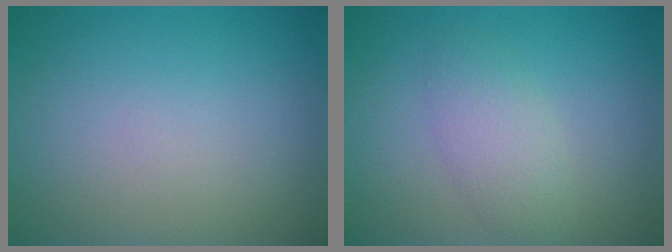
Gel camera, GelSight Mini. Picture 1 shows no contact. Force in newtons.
{"total": 2.7, "press": 2.7, "slide": 0.0}